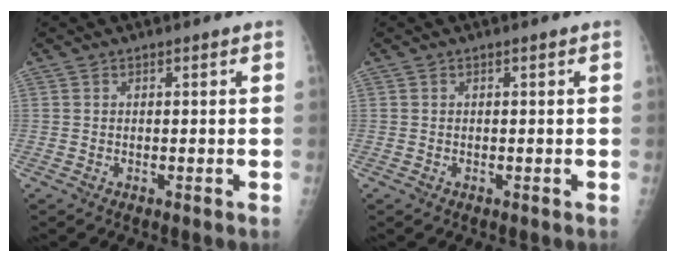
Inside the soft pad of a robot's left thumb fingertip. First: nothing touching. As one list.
[{"total": 0.0}]